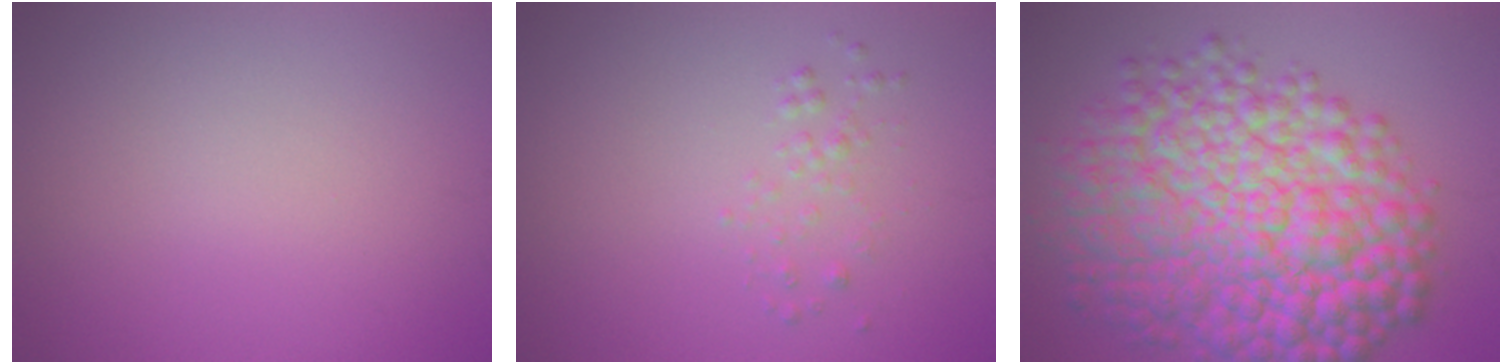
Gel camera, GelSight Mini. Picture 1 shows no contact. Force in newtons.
{"total": 1.0, "press": 1.0, "slide": 0.0}
{"total": 13.5, "press": 13.5, "slide": 0.1}